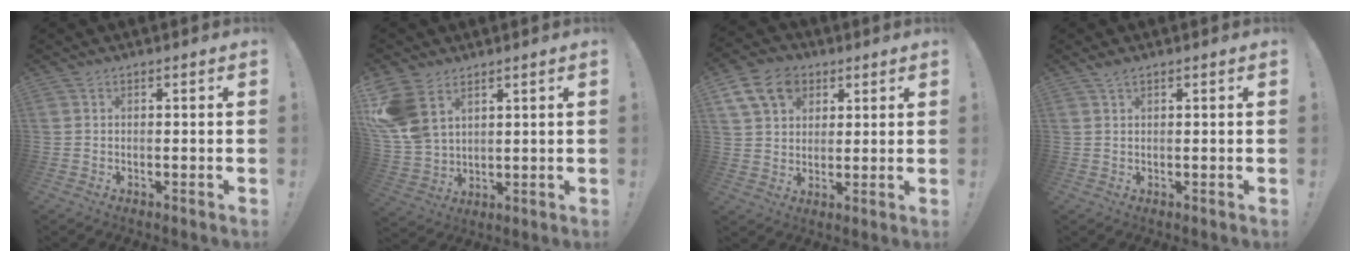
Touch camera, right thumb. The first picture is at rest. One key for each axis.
{"total": 11.4, "fx": 5.7, "fy": 7.4, "fz": 6.4, "tx": -0.129, "ty": -0.028, "tz": 0.115}
{"total": 12.2, "fx": 5.6, "fy": 9.2, "fz": 5.8, "tx": -0.093, "ty": -0.016, "tz": 0.112}
{"total": 1.5, "fx": 1.1, "fy": 0.2, "fz": 1.0, "tx": -0.013, "ty": -0.002, "tz": 0.019}